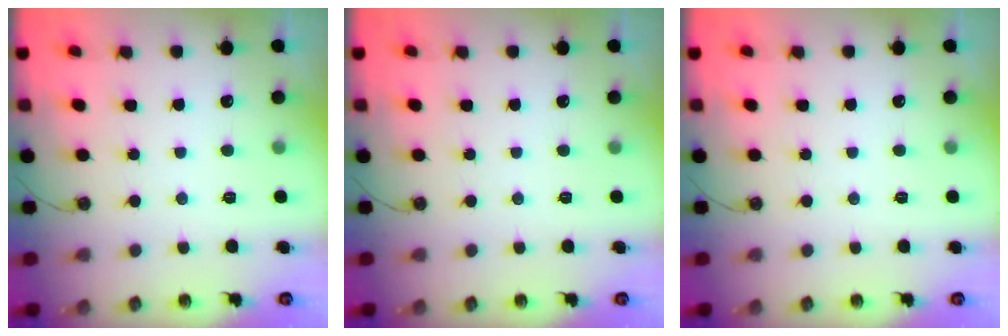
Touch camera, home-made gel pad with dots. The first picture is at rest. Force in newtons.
{"total": 0.0}
{"total": 0.0}